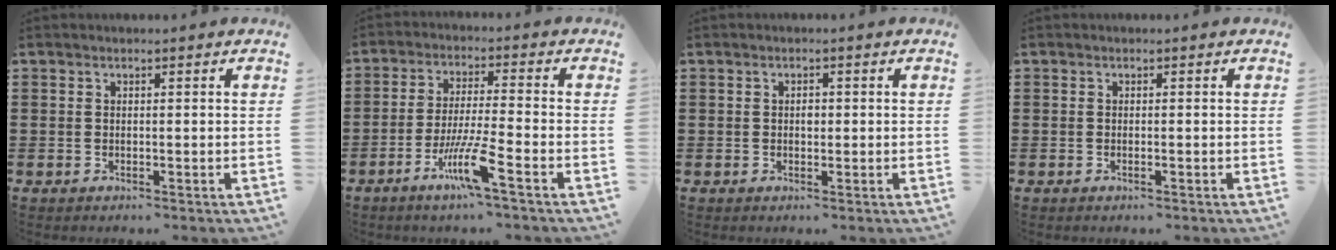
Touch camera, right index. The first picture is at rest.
{"total": 7.9, "force": [-4.4, 0.2, 6.5], "torque": [-0.130, -0.010, -0.085]}
{"total": 1.2, "force": [0.0, 0.7, 1.0], "torque": [-0.021, 0.003, 0.000]}
{"total": 0.0}